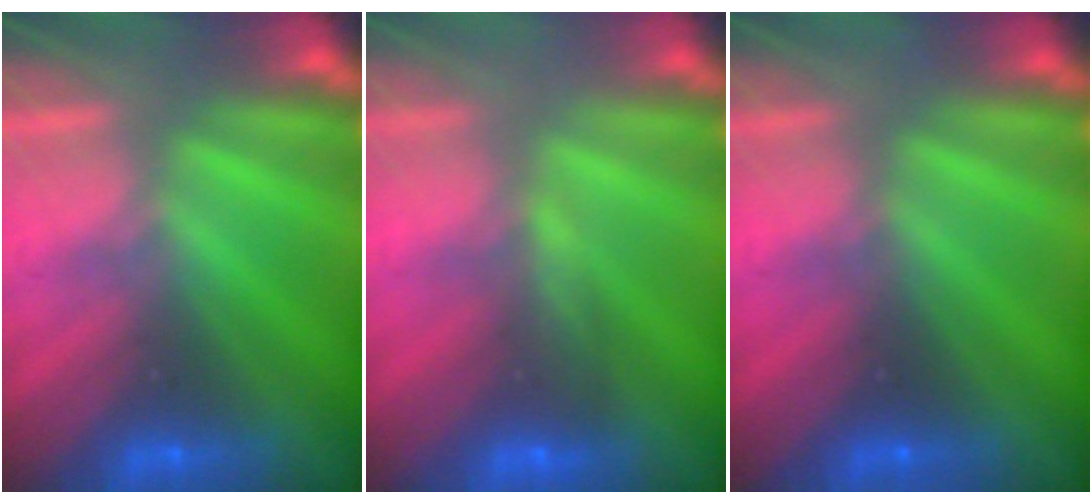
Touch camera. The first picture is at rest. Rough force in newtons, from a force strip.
{"total": 4.7}
{"total": 4.0}